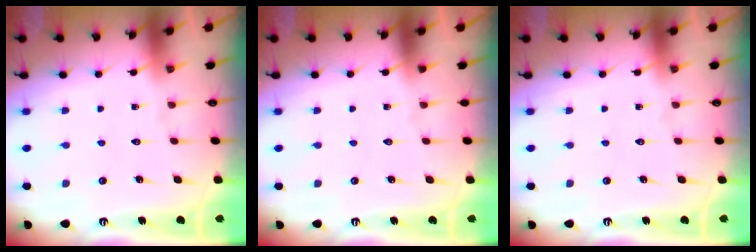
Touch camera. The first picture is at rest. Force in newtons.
{"total": 0.0}
{"total": 0.0}